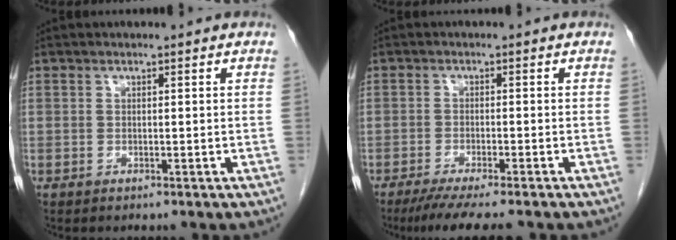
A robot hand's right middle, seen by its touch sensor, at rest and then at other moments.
{"total": 7.9, "force": [-6.5, 0.3, 4.5], "torque": [-0.061, -0.017, -0.102]}